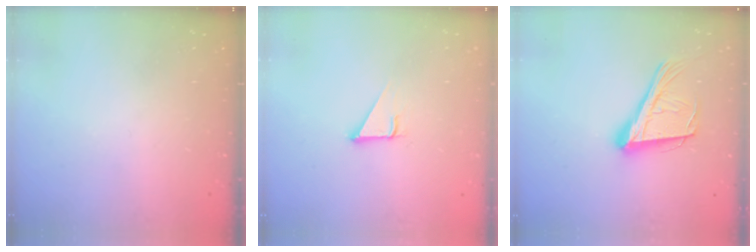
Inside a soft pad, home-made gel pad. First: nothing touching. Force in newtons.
{"total": 2.8, "press": 2.8, "slide": 0.1}
{"total": 19.5, "press": 19.1, "slide": 3.9}